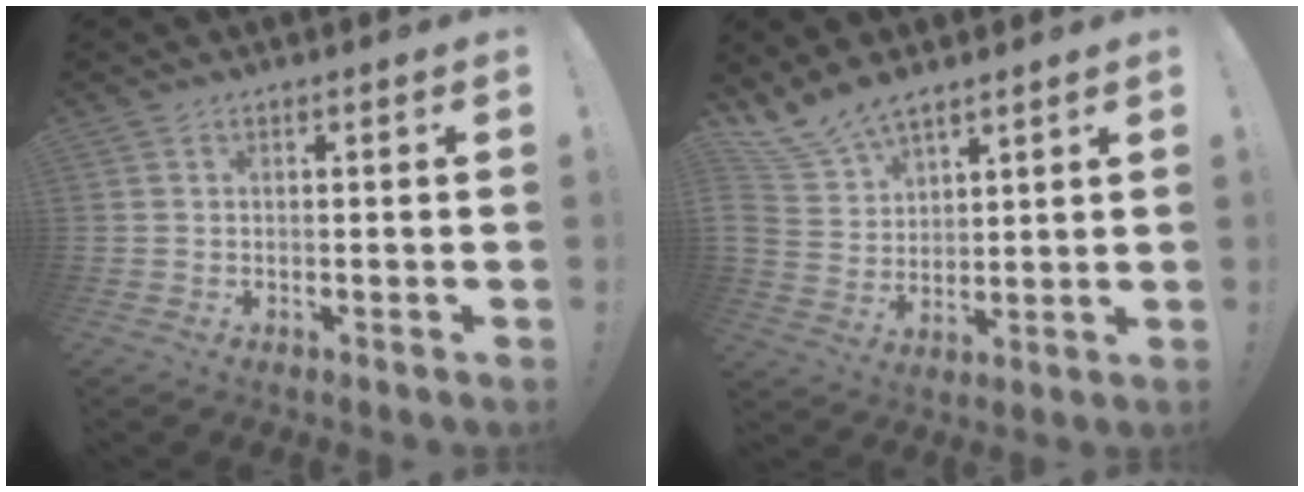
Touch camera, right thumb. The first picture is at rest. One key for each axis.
{"total": 10.6, "fx": 8.8, "fy": 5.0, "fz": 3.1, "tx": -0.078, "ty": -0.058, "tz": 0.175}